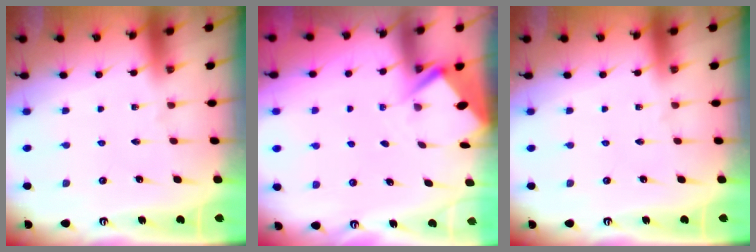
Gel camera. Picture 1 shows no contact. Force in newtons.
{"total": 2.9, "press": 2.8, "slide": 0.4}
{"total": 0.0}